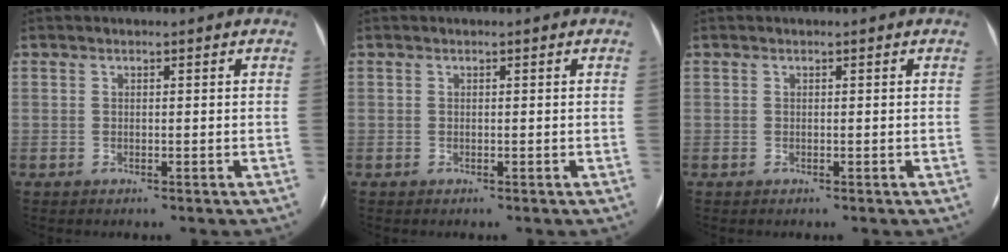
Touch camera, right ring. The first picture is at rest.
{"total": 0.0}
{"total": 0.0}